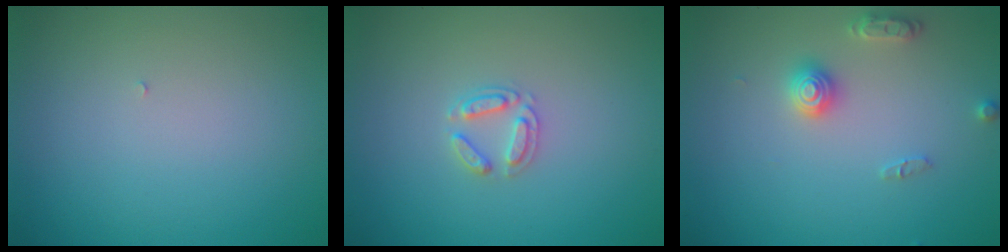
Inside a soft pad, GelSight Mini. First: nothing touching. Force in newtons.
{"total": 1.9, "press": 1.9, "slide": 0.3}
{"total": 2.5, "press": 2.5, "slide": 0.4}